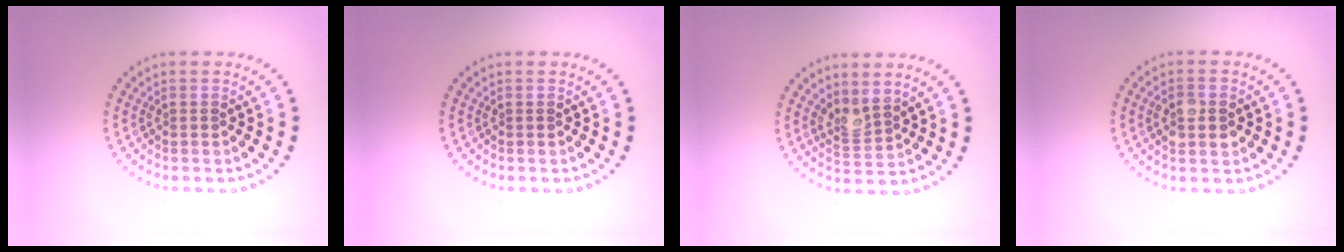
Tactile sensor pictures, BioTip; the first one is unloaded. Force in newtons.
{"total": 0.0}
{"total": 2.1, "press": 1.6, "slide": 1.3}
{"total": 2.7, "press": 2.7, "slide": 0.2}